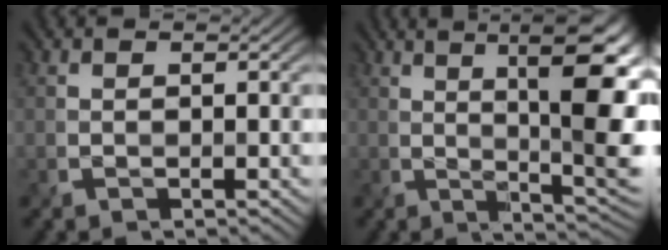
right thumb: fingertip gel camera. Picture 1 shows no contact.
{"total": 13.2, "force": [3.5, 3.1, 12.3], "torque": [-0.152, 0.016, 0.055]}